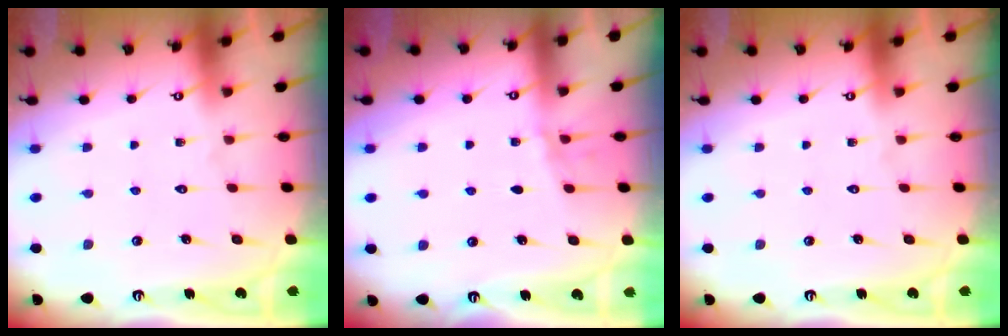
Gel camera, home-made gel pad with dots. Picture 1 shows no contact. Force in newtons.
{"total": 2.1, "press": 2.1, "slide": 0.2}
{"total": 0.0}